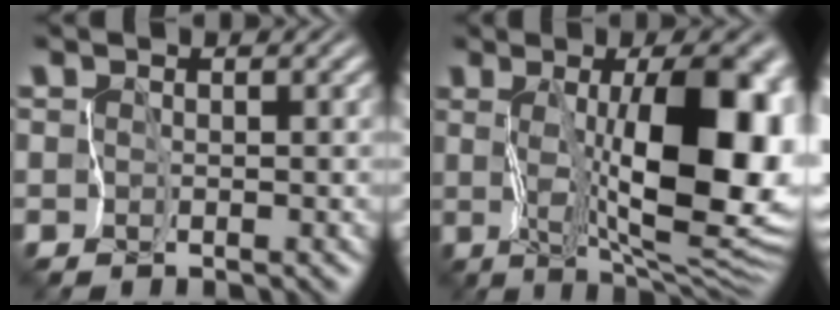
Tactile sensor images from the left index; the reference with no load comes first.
{"total": 11.9, "force": [1.2, 3.9, 11.2], "torque": [-0.154, -0.004, 0.032]}